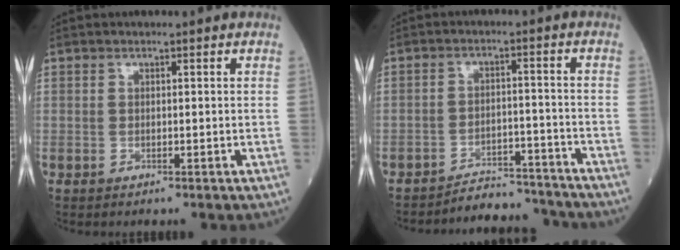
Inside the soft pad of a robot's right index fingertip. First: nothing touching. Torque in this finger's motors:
{"motor_torque": [-0.13, -0.06, -0.28, -0.14]}